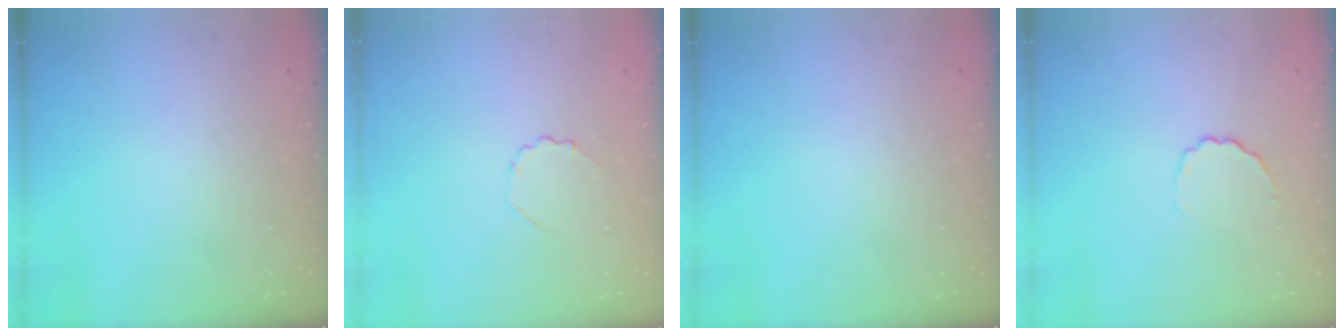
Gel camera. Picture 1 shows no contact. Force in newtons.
{"total": 2.8, "press": 2.6, "slide": 1.1}
{"total": 0.0}
{"total": 3.4, "press": 3.2, "slide": 1.2}